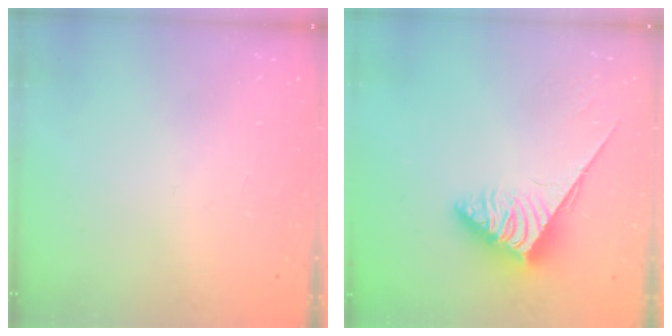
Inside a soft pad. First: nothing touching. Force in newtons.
{"total": 3.8, "press": 3.8, "slide": 0.6}